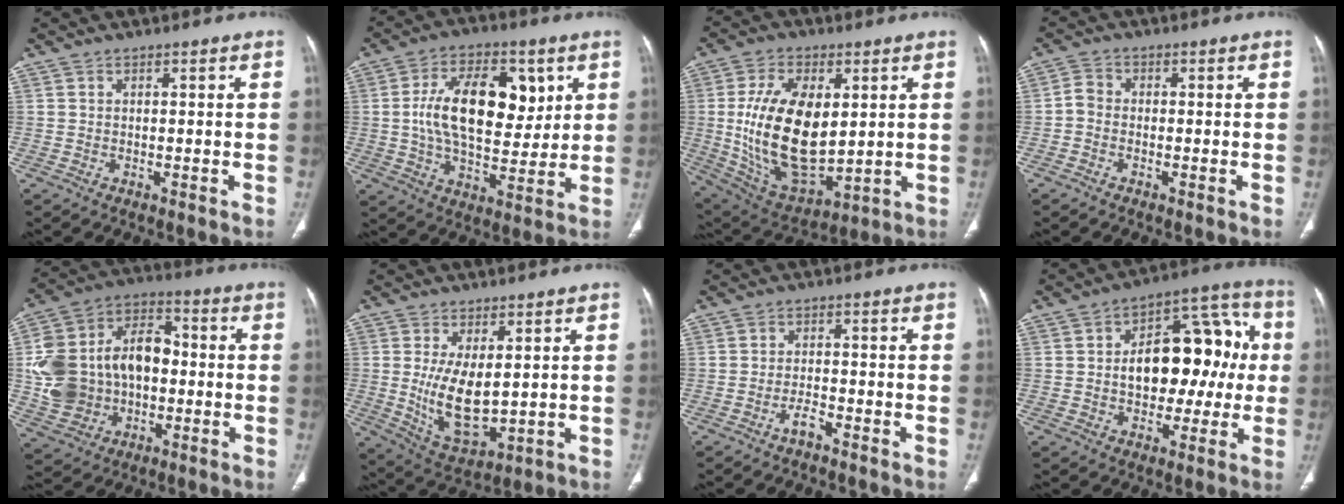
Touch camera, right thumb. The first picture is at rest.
{"total": 18.2, "force": [4.0, 10.0, 14.6], "torque": [-0.204, -0.009, 0.066]}
{"total": 20.7, "force": [1.9, 11.2, 17.4], "torque": [-0.311, -0.019, 0.052]}
{"total": 2.5, "force": [-0.9, 1.9, 1.3], "torque": [-0.019, 0.008, -0.028]}
{"total": 20.3, "force": [-0.5, 14.5, 14.2], "torque": [-0.251, 0.038, 0.000]}
{"total": 10.9, "force": [0.7, 5.4, 9.5], "torque": [-0.158, -0.024, 0.034]}
{"total": 2.3, "force": [-1.8, 0.5, 1.4], "torque": [-0.028, 0.010, -0.036]}
{"total": 18.4, "force": [0.8, 11.3, 14.5], "torque": [-0.155, 0.045, 0.011]}